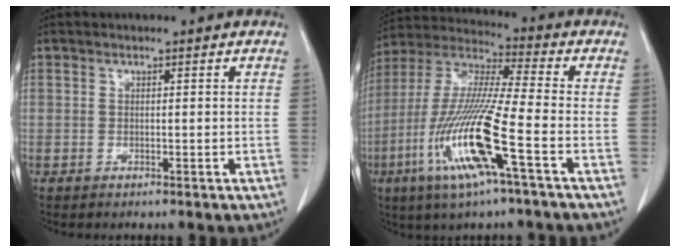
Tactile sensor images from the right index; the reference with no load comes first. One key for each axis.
{"total": 16.5, "fx": -6.2, "fy": 0.3, "fz": 15.4, "tx": -0.324, "ty": -0.020, "tz": -0.124}